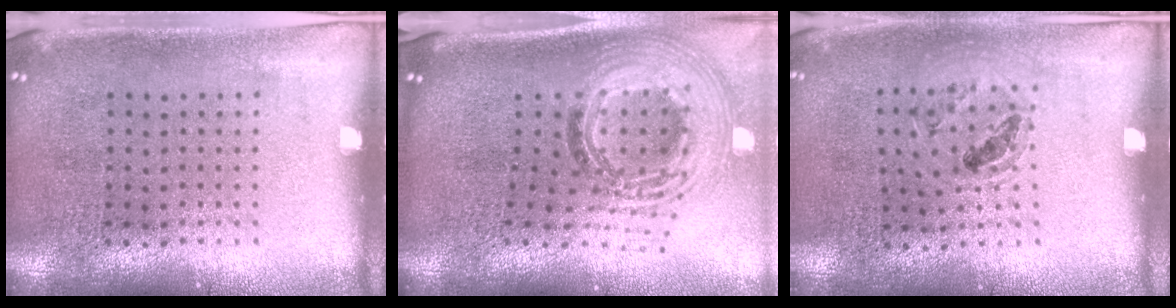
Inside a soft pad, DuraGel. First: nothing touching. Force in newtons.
{"total": 2.1, "press": 1.6, "slide": 1.3}
{"total": 0.9, "press": 0.9, "slide": 0.2}